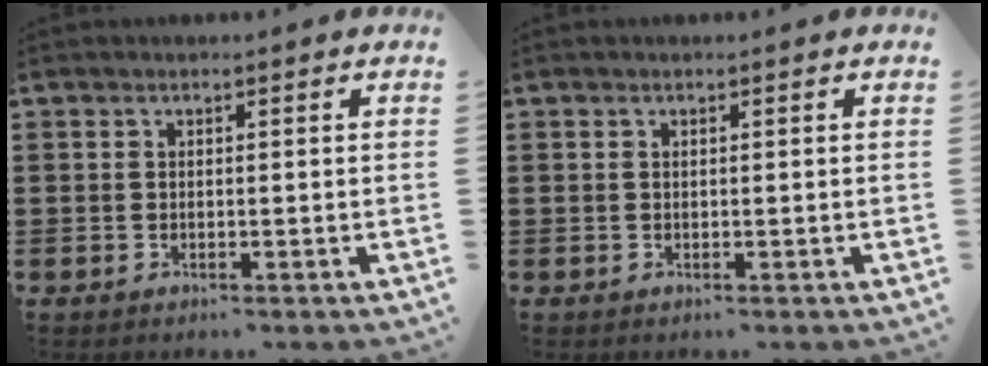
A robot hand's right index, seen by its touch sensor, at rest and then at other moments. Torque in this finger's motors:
{"motor_torque": [0.02, 0.13, 0.08, 0.01]}